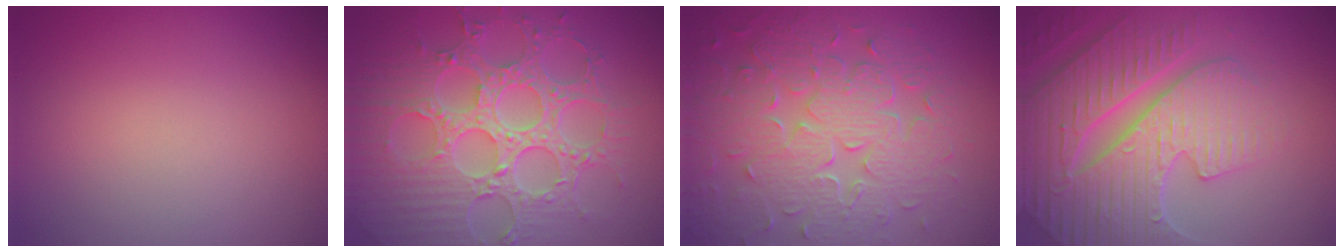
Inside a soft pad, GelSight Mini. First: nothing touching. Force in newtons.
{"total": 8.7, "press": 6.5, "slide": 5.8}
{"total": 8.8, "press": 6.3, "slide": 6.1}
{"total": 7.6, "press": 7.4, "slide": 1.8}